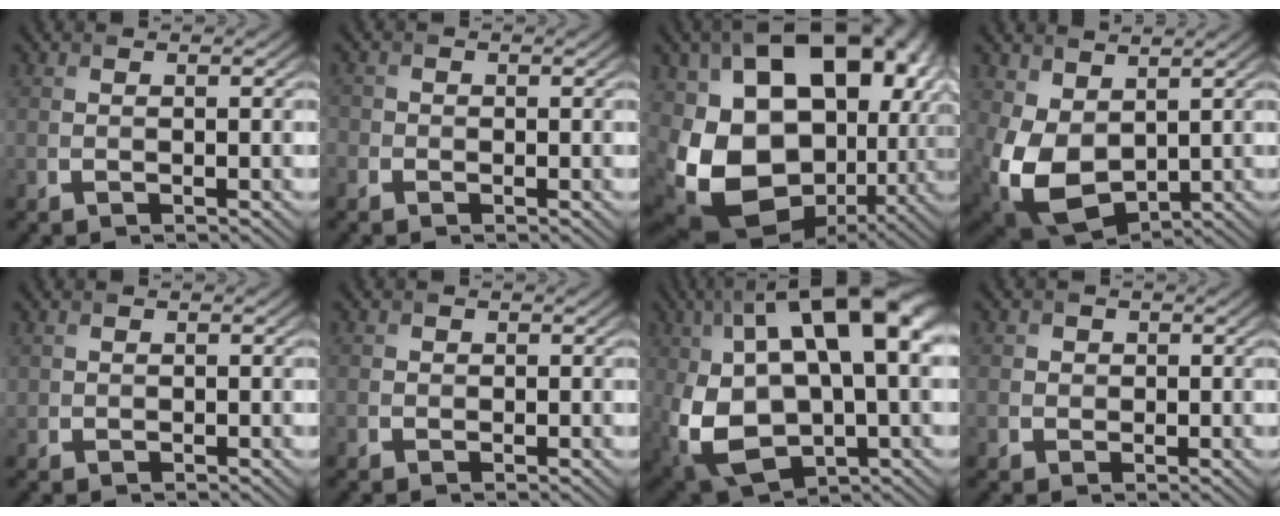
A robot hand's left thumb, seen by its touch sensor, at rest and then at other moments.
{"total": 1.4, "force": [-0.6, 1.2, 0.0], "torque": [0.008, -0.002, -0.016]}
{"total": 21.4, "force": [1.4, 15.0, 15.3], "torque": [-0.302, -0.037, 0.062]}
{"total": 10.1, "force": [1.0, 7.2, 7.0], "torque": [-0.185, -0.023, 0.026]}
{"total": 0.8, "force": [0.3, 0.7, 0.0], "torque": [-0.002, -0.002, 0.007]}
{"total": 1.0, "force": [0.0, 1.0, 0.0], "torque": [0.009, -0.004, -0.001]}
{"total": 21.2, "force": [3.8, 11.5, 17.4], "torque": [-0.350, 0.002, 0.081]}
{"total": 2.8, "force": [0.7, 2.6, 0.5], "torque": [-0.011, -0.005, 0.007]}